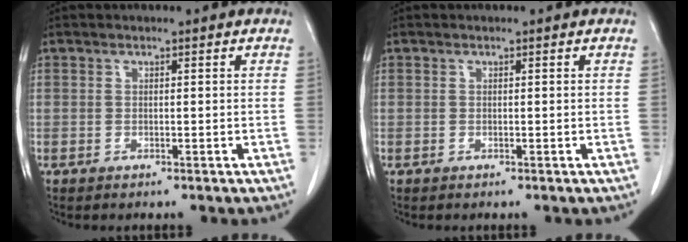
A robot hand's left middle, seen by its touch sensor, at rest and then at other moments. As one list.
[{"total": 0.0}]